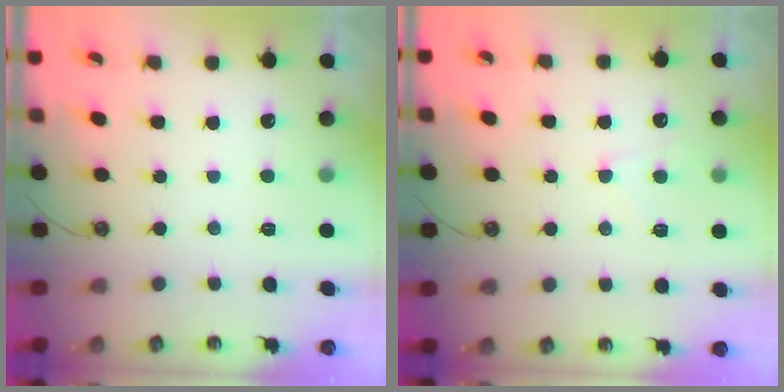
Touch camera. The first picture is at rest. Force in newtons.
{"total": 4.0, "press": 3.9, "slide": 0.8}